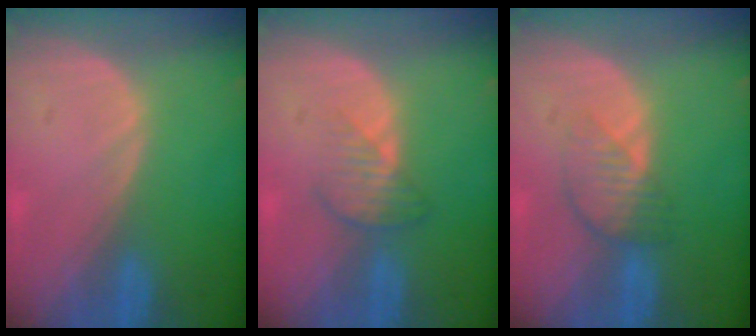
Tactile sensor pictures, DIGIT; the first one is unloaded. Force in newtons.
{"total": 3.6, "press": 3.1, "slide": 1.7}
{"total": 3.9, "press": 3.6, "slide": 1.6}